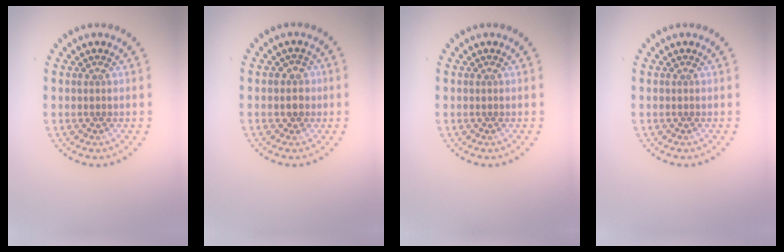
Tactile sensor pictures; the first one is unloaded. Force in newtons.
{"total": 1.3, "press": 1.2, "slide": 0.6}
{"total": 0.0}
{"total": 0.0}